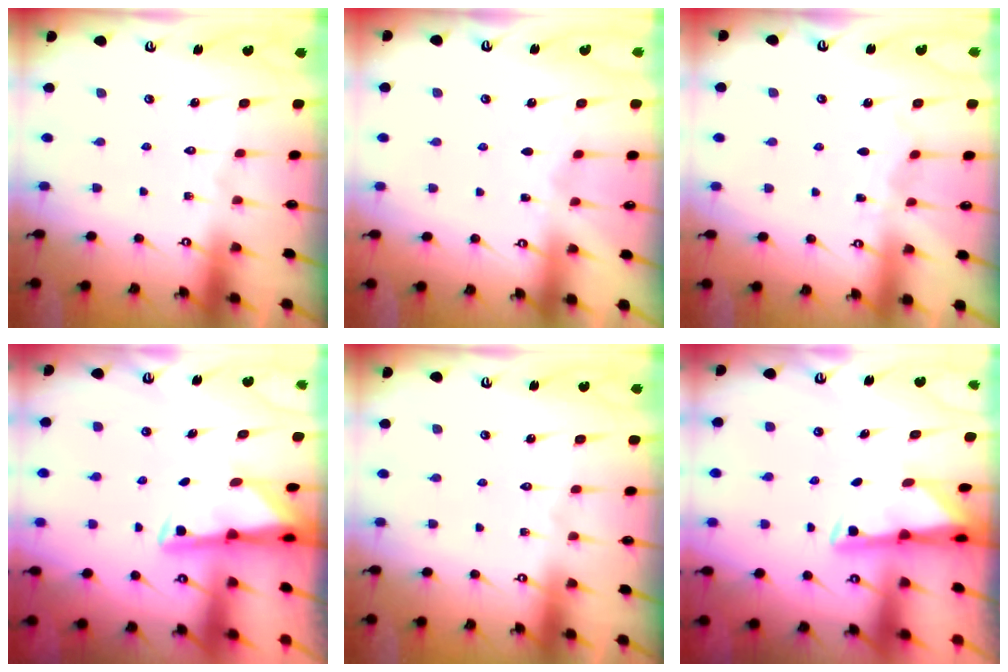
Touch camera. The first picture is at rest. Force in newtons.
{"total": 2.3, "press": 2.3, "slide": 0.3}
{"total": 3.7, "press": 3.7, "slide": 0.5}
{"total": 3.0, "press": 3.0, "slide": 0.7}
{"total": 0.0}
{"total": 2.9, "press": 2.8, "slide": 0.6}